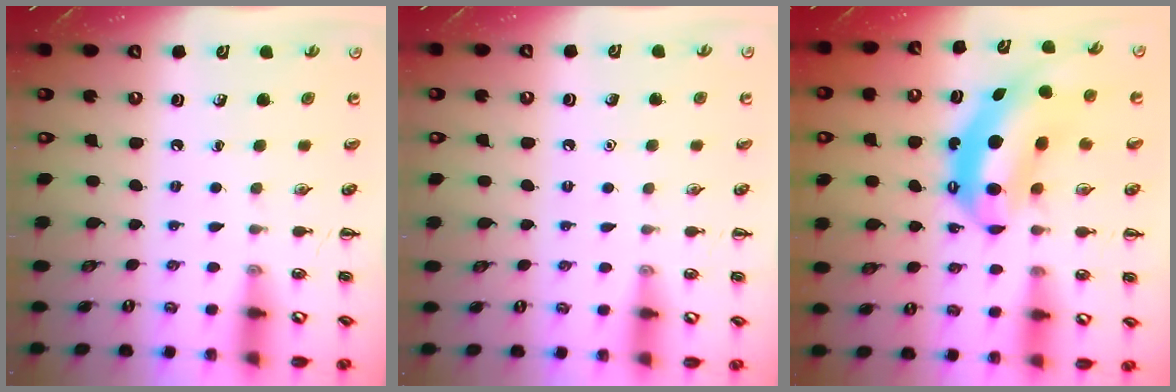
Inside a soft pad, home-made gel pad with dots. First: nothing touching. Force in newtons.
{"total": 1.5, "press": 1.5, "slide": 0.1}
{"total": 8.9, "press": 8.6, "slide": 2.3}